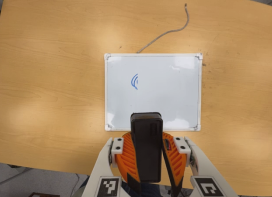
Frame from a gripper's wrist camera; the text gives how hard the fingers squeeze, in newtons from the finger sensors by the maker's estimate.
{"total": 14.0, "left": 12.5, "right": 15.5}